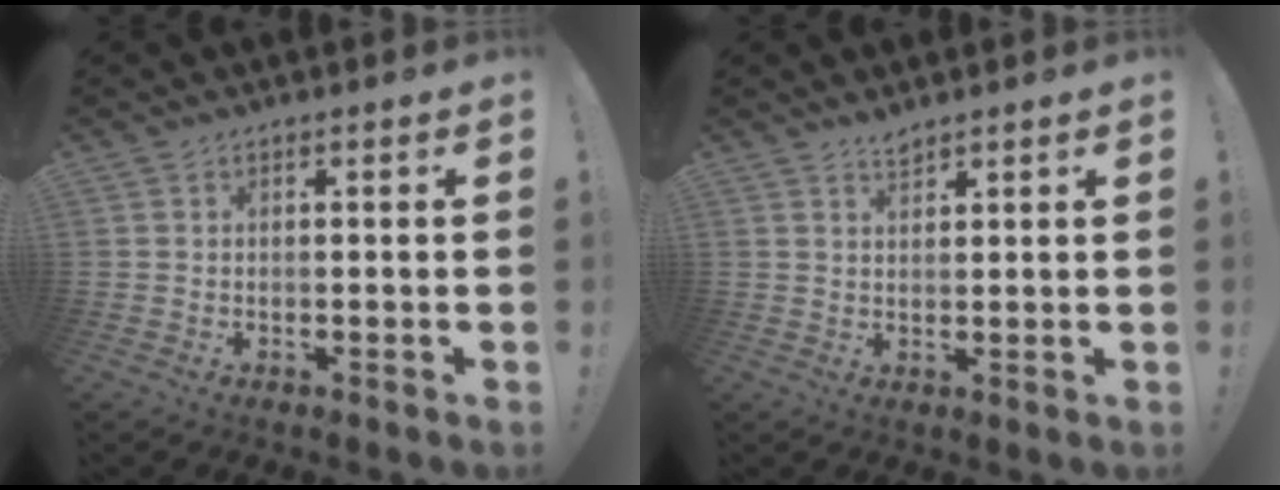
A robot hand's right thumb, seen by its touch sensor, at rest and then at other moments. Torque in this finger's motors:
{"motor_torque": [-0.12, 0.33, -0.08, 0.06, 0.00]}